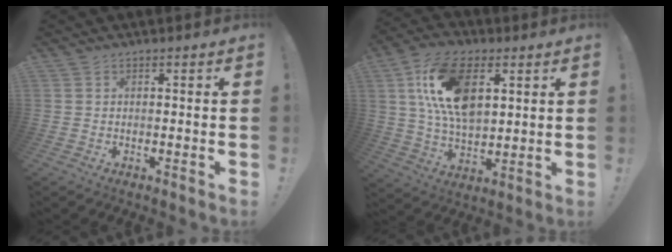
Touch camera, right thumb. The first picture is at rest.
{"total": 18.7, "force": [5.9, 10.7, 14.2], "torque": [-0.266, 0.000, 0.105]}